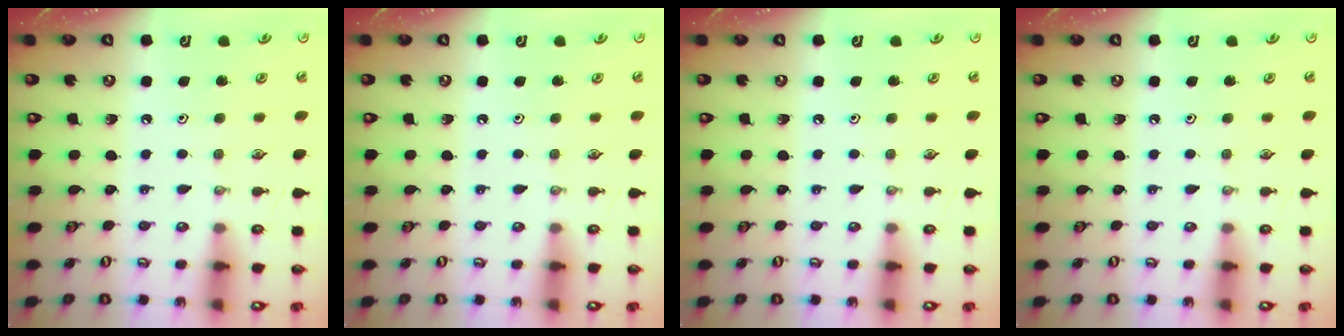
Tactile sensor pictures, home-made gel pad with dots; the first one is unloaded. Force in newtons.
{"total": 0.0}
{"total": 0.0}
{"total": 0.0}